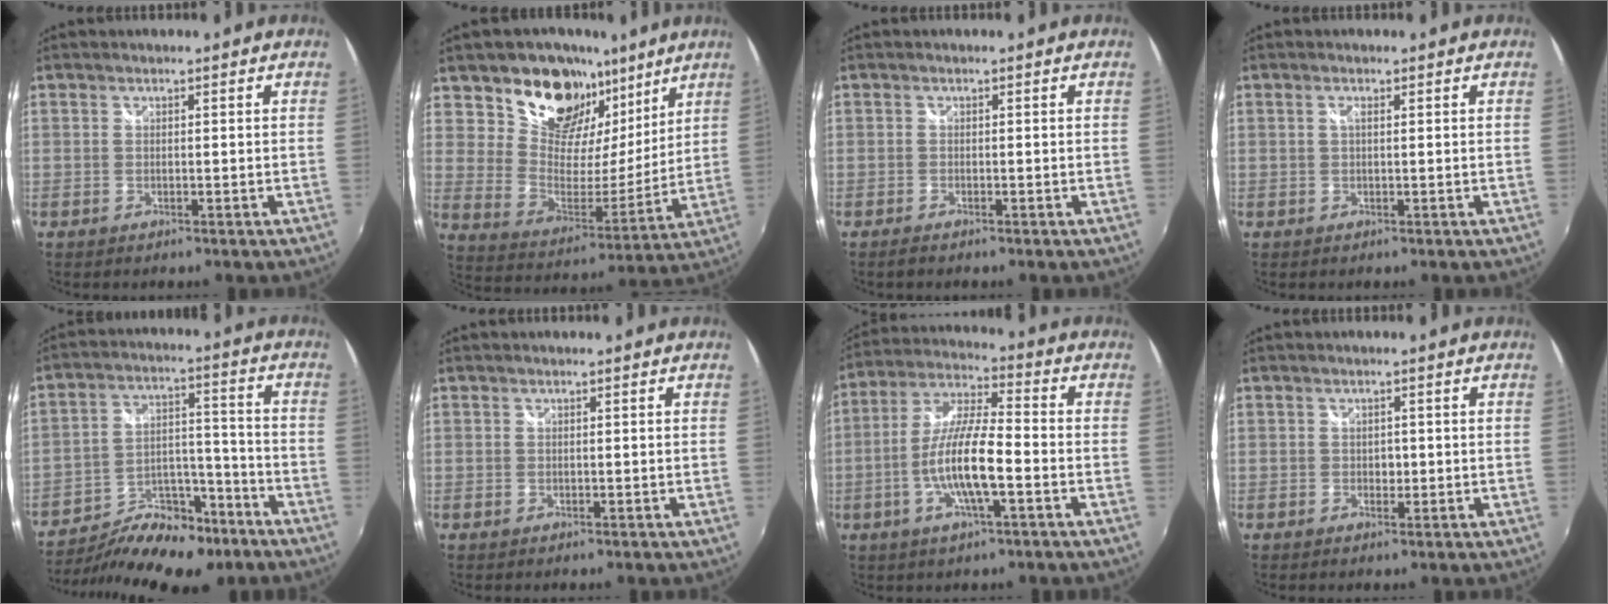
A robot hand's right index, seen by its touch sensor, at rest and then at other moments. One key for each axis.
{"total": 19.2, "fx": 12.3, "fy": 12.0, "fz": 8.6, "tx": -0.161, "ty": 0.008, "tz": 0.219}
{"total": 1.0, "fx": -0.9, "fy": 0.3, "fz": 0.4, "tx": -0.010, "ty": -0.006, "tz": -0.021}
{"total": 0.8, "fx": 0.3, "fy": 0.1, "fz": 0.7, "tx": -0.015, "ty": 0.001, "tz": 0.003}
{"total": 18.4, "fx": -13.7, "fy": 8.4, "fz": 9.0, "tx": -0.178, "ty": 0.011, "tz": -0.211}
{"total": 0.0}
{"total": 12.4, "fx": -3.9, "fy": 2.4, "fz": 11.5, "tx": -0.236, "ty": -0.002, "tz": -0.074}
{"total": 1.4, "fx": -0.2, "fy": 1.3, "fz": 0.7, "tx": -0.008, "ty": 0.000, "tz": -0.004}